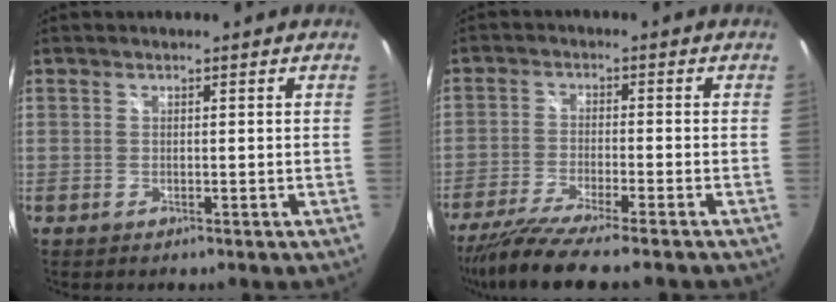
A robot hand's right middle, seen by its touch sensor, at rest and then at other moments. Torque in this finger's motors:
{"motor_torque": [1.07, -1.07, 0.27, 0.08]}